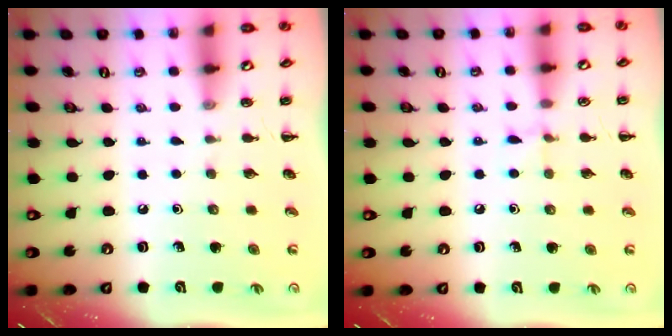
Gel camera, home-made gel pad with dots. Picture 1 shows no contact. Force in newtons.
{"total": 4.9, "press": 4.6, "slide": 1.6}